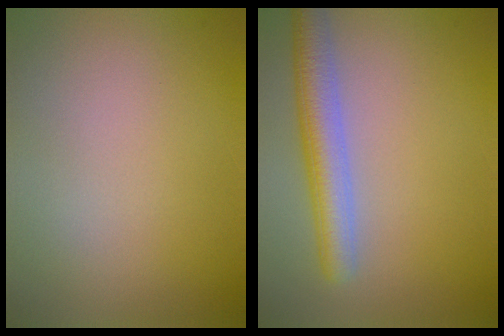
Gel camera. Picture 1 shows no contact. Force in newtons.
{"total": 4.3, "press": 4.3, "slide": 0.2}